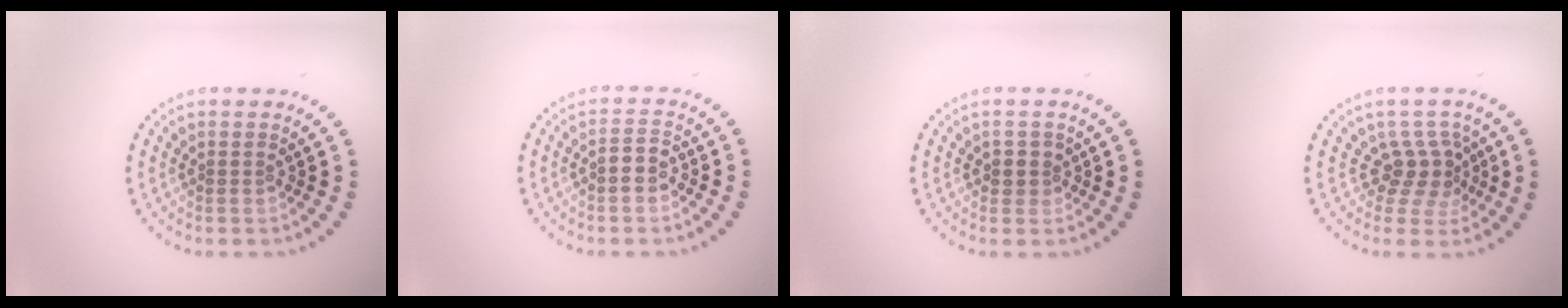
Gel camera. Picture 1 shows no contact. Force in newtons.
{"total": 1.8, "press": 1.5, "slide": 0.9}
{"total": 1.5, "press": 1.3, "slide": 0.6}
{"total": 2.8, "press": 2.0, "slide": 2.0}